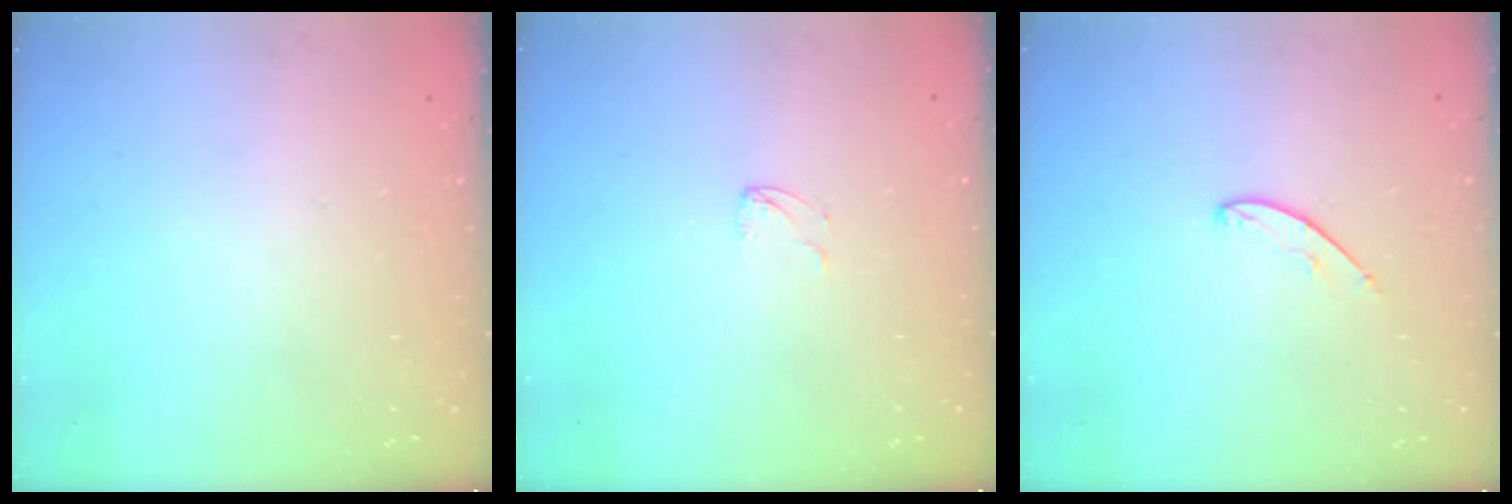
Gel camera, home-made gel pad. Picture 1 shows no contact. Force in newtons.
{"total": 2.9, "press": 2.9, "slide": 0.2}
{"total": 5.9, "press": 5.9, "slide": 0.6}